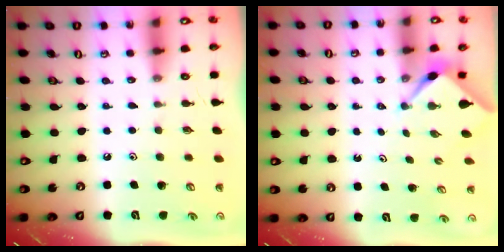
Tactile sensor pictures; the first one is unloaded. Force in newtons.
{"total": 2.4, "press": 2.4, "slide": 0.1}